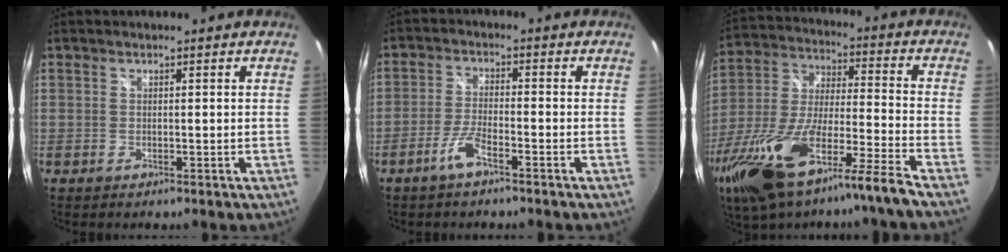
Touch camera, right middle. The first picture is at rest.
{"total": 4.6, "force": [-3.2, 0.8, 3.3], "torque": [-0.082, 0.000, -0.064]}
{"total": 22.0, "force": [-14.6, 2.1, 16.2], "torque": [-0.318, -0.042, -0.265]}